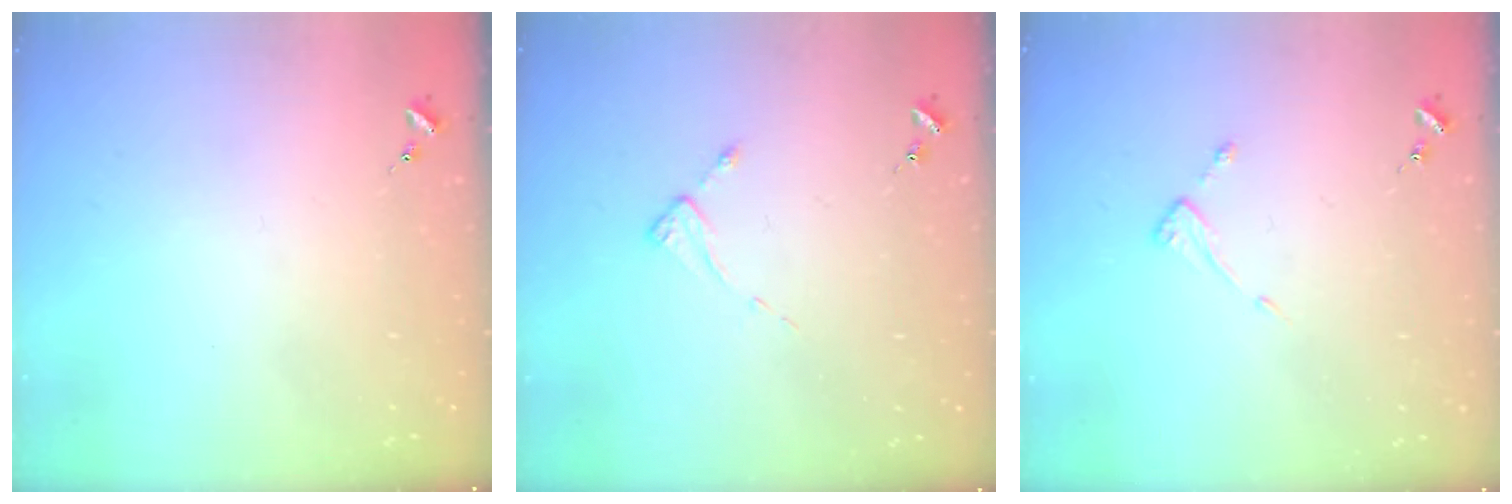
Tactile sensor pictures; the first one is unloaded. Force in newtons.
{"total": 2.6, "press": 2.6, "slide": 0.2}
{"total": 4.1, "press": 4.0, "slide": 0.4}